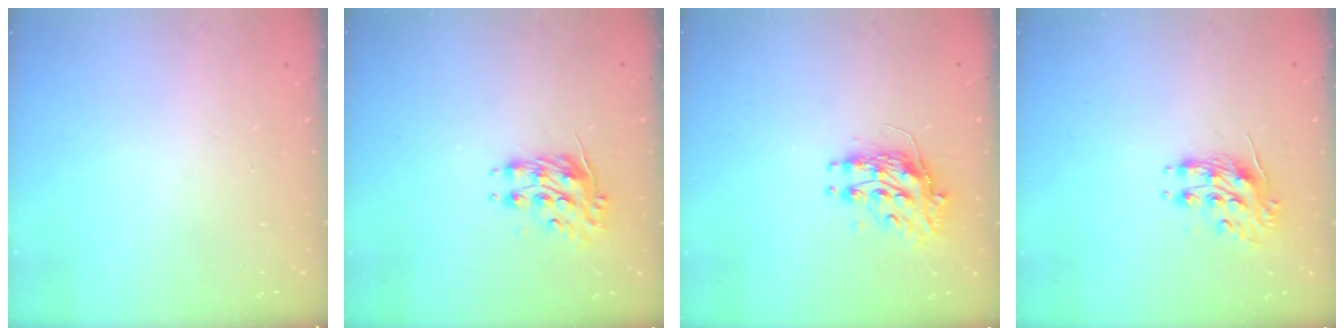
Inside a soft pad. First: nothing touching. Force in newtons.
{"total": 9.2, "press": 9.2, "slide": 0.4}
{"total": 9.3, "press": 9.3, "slide": 0.5}
{"total": 8.8, "press": 8.8, "slide": 0.4}